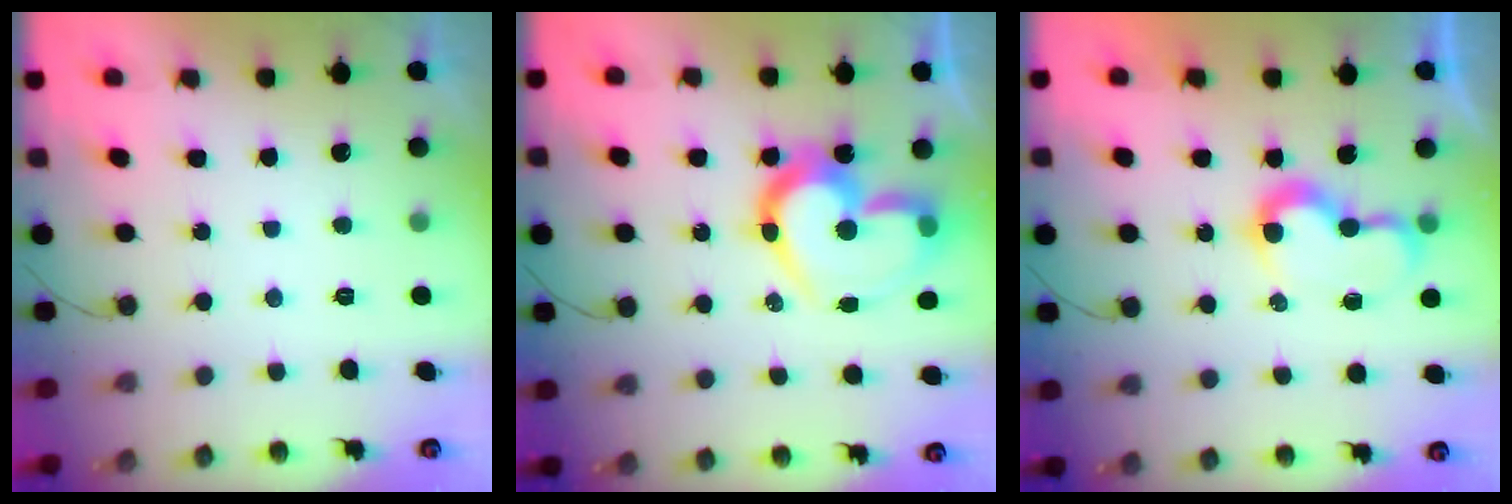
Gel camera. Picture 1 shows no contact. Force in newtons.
{"total": 18.6, "press": 18.6, "slide": 1.6}
{"total": 7.2, "press": 7.2, "slide": 0.2}